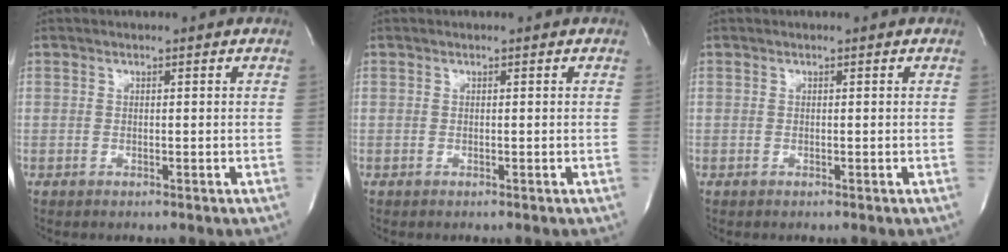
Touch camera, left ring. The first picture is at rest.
{"total": 0.0}
{"total": 0.0}